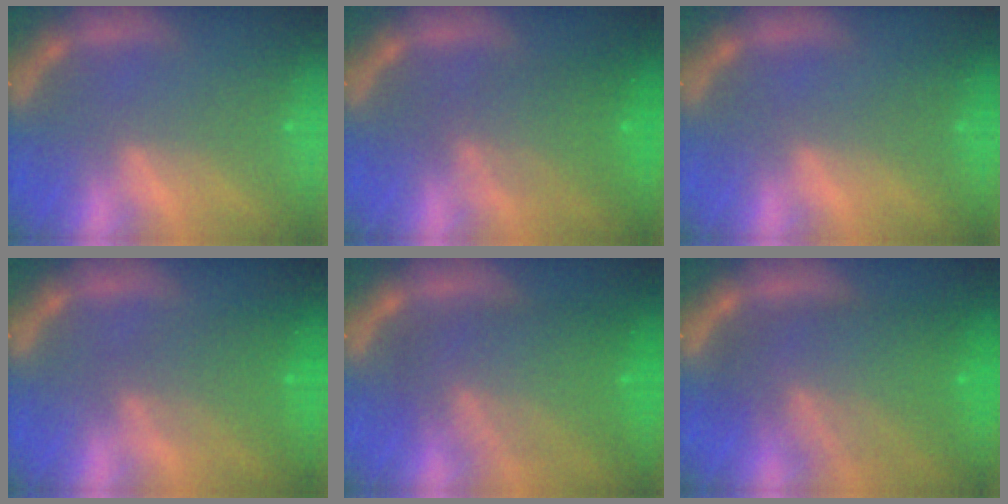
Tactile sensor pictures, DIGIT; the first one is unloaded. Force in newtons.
{"total": 5.1}
{"total": 0.0}
{"total": 4.6}
{"total": 9.0}
{"total": 10.0}